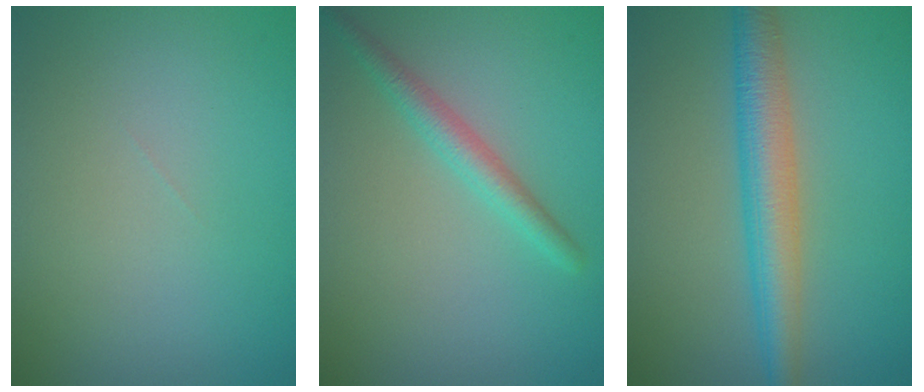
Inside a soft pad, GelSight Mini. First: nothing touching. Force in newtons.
{"total": 2.2, "press": 2.2, "slide": 0.0}
{"total": 4.9, "press": 4.9, "slide": 0.0}